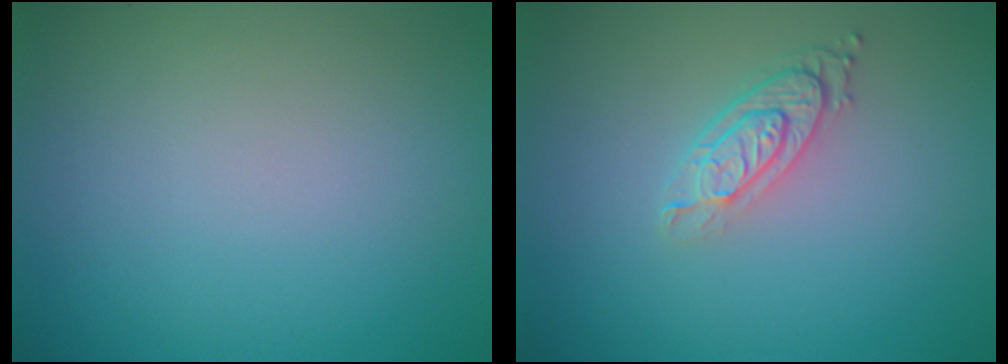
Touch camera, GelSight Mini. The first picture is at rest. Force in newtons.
{"total": 3.2, "press": 2.3, "slide": 2.2}